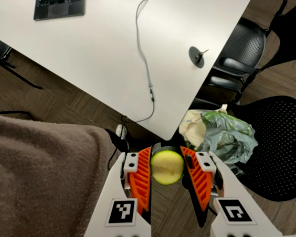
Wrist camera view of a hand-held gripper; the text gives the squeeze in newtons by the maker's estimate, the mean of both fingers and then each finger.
{"total": 8.4, "left": 8.2, "right": 8.5}